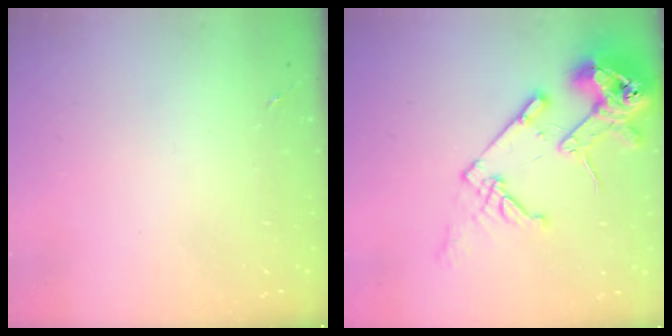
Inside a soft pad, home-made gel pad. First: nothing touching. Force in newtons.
{"total": 18.6, "press": 18.4, "slide": 2.2}